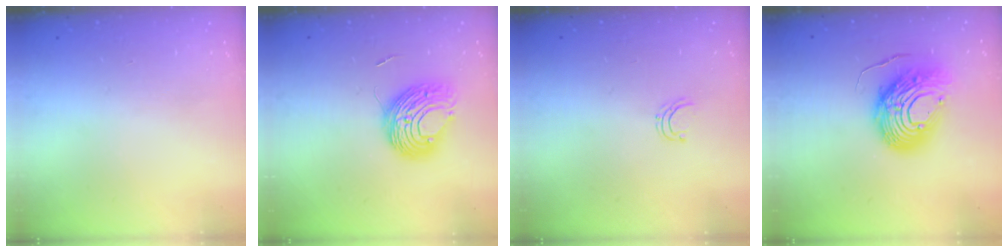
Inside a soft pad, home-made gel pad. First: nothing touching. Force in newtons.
{"total": 9.5, "press": 9.5, "slide": 0.7}
{"total": 3.8, "press": 3.8, "slide": 0.2}
{"total": 14.3, "press": 14.3, "slide": 1.4}